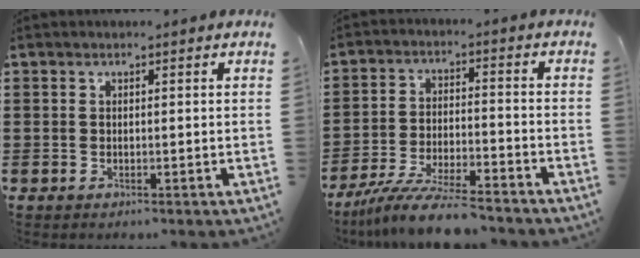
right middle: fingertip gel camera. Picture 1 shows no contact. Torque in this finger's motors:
{"motor_torque": [1.47, 0.67, 0.51, 0.21]}